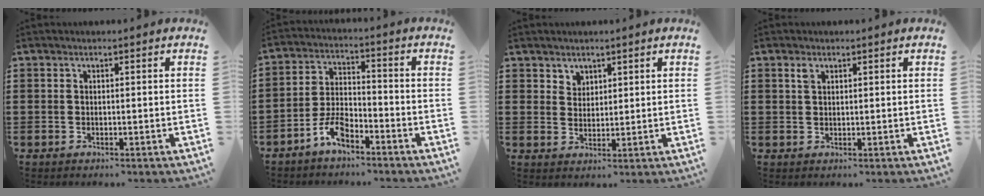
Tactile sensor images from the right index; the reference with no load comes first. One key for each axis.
{"total": 5.6, "fx": -3.9, "fy": 2.3, "fz": 3.4, "tx": -0.083, "ty": 0.007, "tz": -0.081}
{"total": 2.8, "fx": 2.2, "fy": 1.8, "fz": 0.0, "tx": -0.008, "ty": 0.005, "tz": 0.043}
{"total": 1.3, "fx": 0.7, "fy": 0.7, "fz": 0.7, "tx": -0.018, "ty": 0.004, "tz": 0.014}